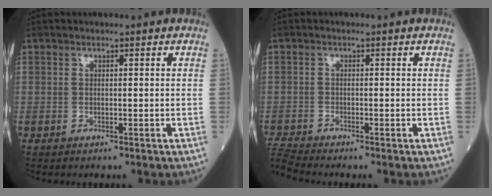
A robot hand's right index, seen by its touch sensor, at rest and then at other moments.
{"total": 2.8, "force": [-2.6, -1.0, -0.1], "torque": [-0.017, -0.022, -0.055]}